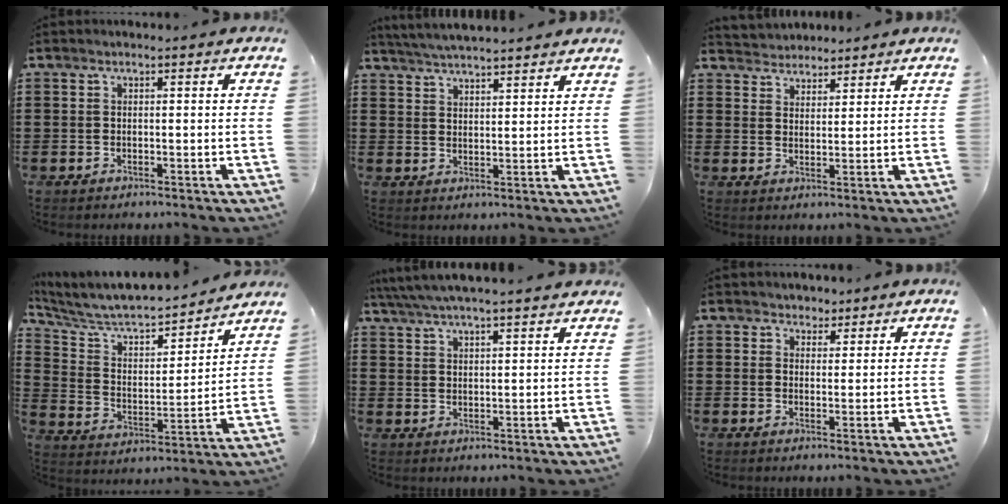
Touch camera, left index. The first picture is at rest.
{"total": 3.9, "force": [3.8, -0.5, 0.5], "torque": [-0.021, -0.014, 0.069]}
{"total": 3.2, "force": [2.9, 1.1, -0.6], "torque": [-0.001, -0.004, 0.055]}
{"total": 6.4, "force": [6.0, 1.6, 1.7], "torque": [-0.065, -0.047, 0.097]}
{"total": 4.5, "force": [4.2, -0.3, 1.6], "torque": [-0.045, -0.015, 0.074]}
{"total": 2.3, "force": [1.8, 1.4, -0.1], "torque": [-0.008, 0.009, 0.032]}